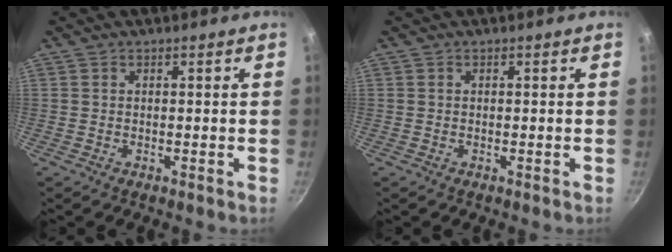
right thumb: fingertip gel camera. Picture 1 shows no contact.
{"total": 0.0}